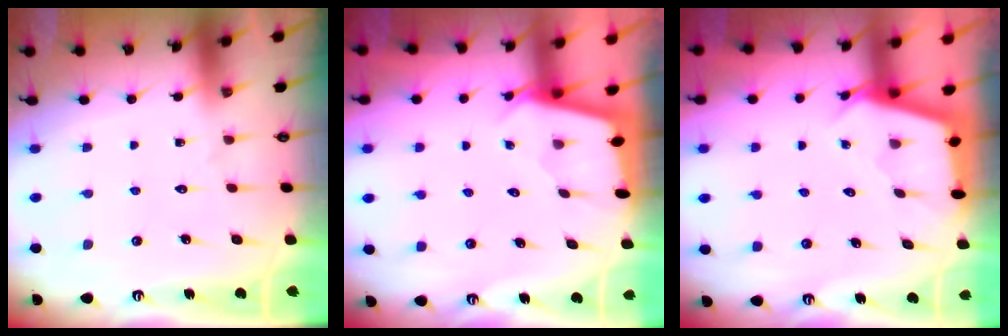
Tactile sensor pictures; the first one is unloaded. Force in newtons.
{"total": 2.0, "press": 2.0, "slide": 0.2}
{"total": 2.5, "press": 2.5, "slide": 0.3}